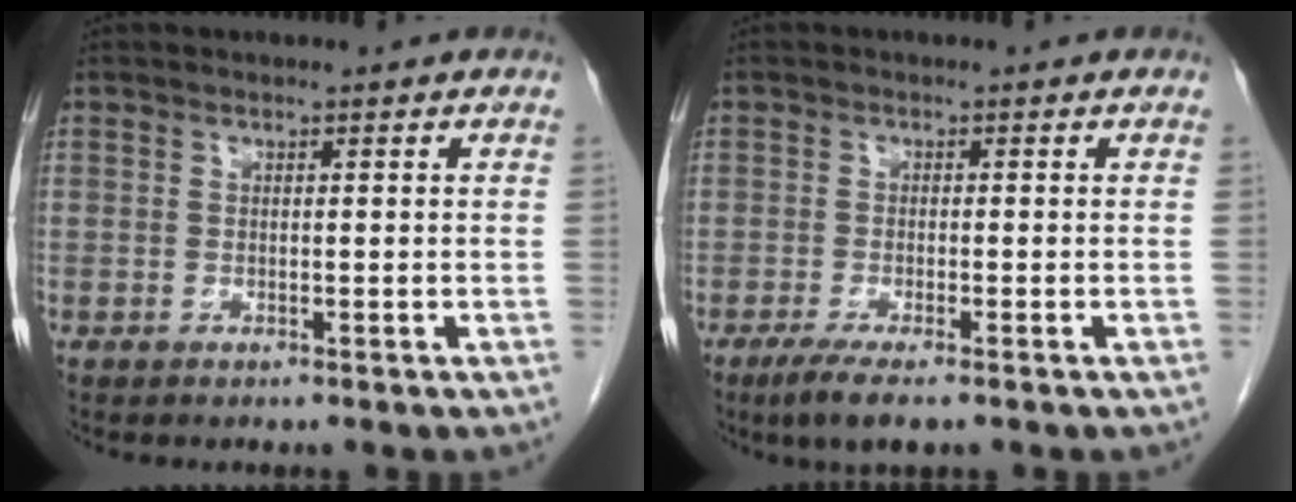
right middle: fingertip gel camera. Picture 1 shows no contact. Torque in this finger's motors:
{"motor_torque": [1.28, -0.77, 0.29, 0.08]}